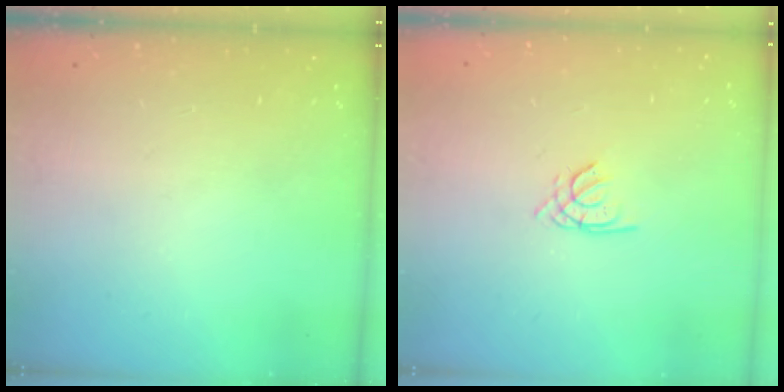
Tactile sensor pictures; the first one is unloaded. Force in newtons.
{"total": 1.2, "press": 1.1, "slide": 0.3}